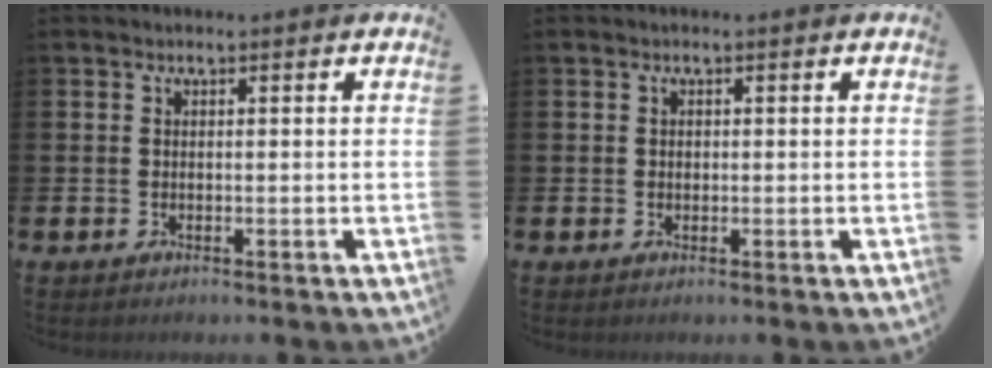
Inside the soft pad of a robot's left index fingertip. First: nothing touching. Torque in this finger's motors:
{"motor_torque": [0.02, 0.03, 0.00, 0.02]}